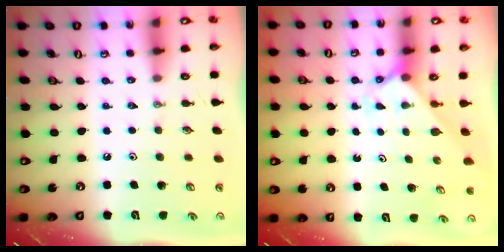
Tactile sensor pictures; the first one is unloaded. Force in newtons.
{"total": 2.1, "press": 2.1, "slide": 0.2}